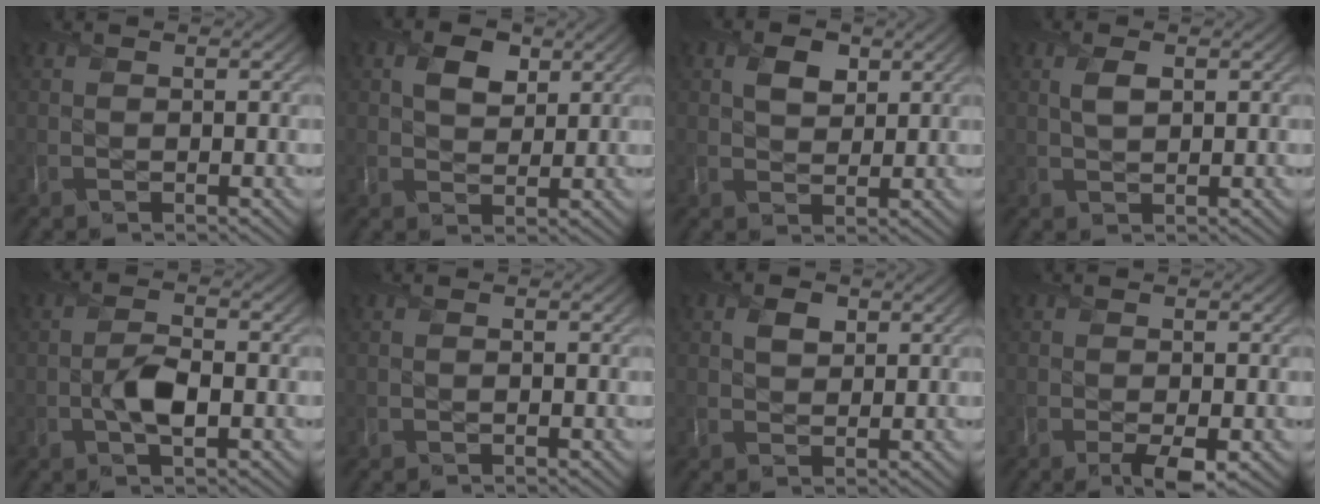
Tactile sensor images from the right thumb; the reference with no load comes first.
{"total": 3.9, "force": [1.6, 2.7, 2.2], "torque": [-0.043, -0.002, 0.028]}
{"total": 3.4, "force": [1.4, 2.5, 1.9], "torque": [-0.037, -0.003, 0.026]}
{"total": 2.1, "force": [0.8, 1.0, 1.6], "torque": [-0.038, -0.002, 0.018]}
{"total": 3.6, "force": [-1.2, 1.7, 3.0], "torque": [-0.061, -0.006, -0.025]}
{"total": 0.0}
{"total": 2.4, "force": [1.0, 1.8, 1.1], "torque": [-0.022, -0.003, 0.019]}
{"total": 2.5, "force": [-1.1, 0.5, 2.2], "torque": [-0.039, -0.011, -0.018]}